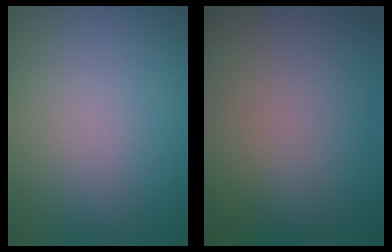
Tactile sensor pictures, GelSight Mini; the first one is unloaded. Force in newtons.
{"total": 0.0}